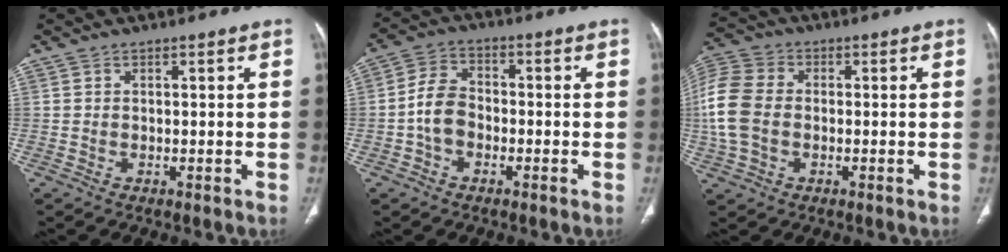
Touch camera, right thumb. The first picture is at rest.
{"total": 6.5, "force": [-1.7, 4.7, 4.2], "torque": [-0.065, 0.024, -0.042]}
{"total": 11.8, "force": [-0.7, 8.4, 8.2], "torque": [-0.193, 0.020, -0.019]}